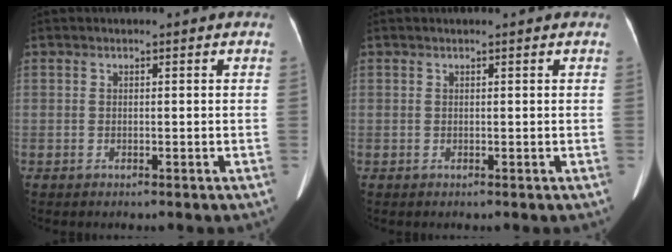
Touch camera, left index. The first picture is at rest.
{"total": 1.3, "force": [1.2, 0.0, 0.6], "torque": [-0.009, 0.016, 0.019]}